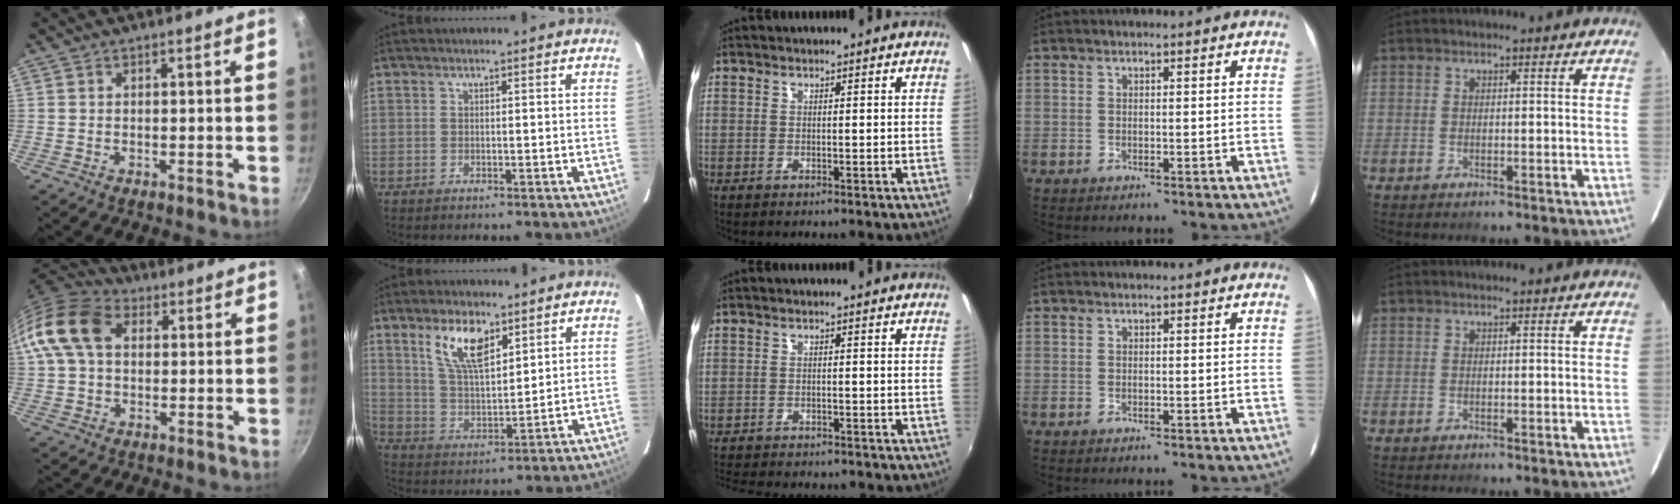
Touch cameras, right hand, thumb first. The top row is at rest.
{"thumb": {"total": 13.1, "force": [2.7, 9.2, 8.9], "torque": [-0.154, 0.023, 0.030]}, "index": {"total": 10.0, "force": [5.8, 4.1, 7.0], "torque": [-0.129, 0.007, 0.119]}, "middle": {"total": 9.1, "force": [-8.2, 1.9, 3.3], "torque": [-0.082, -0.018, -0.123]}}